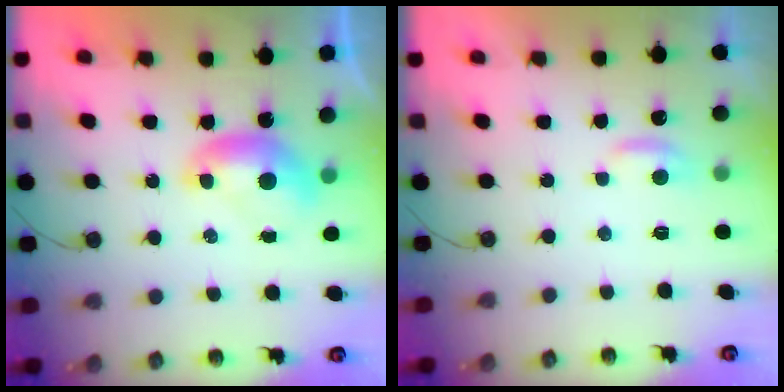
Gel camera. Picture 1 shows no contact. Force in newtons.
{"total": 1.3, "press": 1.1, "slide": 0.6}